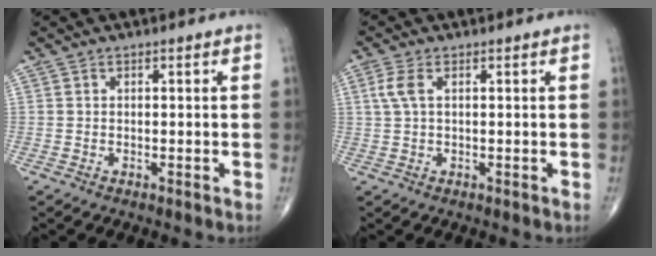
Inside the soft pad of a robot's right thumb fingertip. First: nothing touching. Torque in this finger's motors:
{"motor_torque": [-0.30, 0.21, 0.21, -0.08, 0.03]}